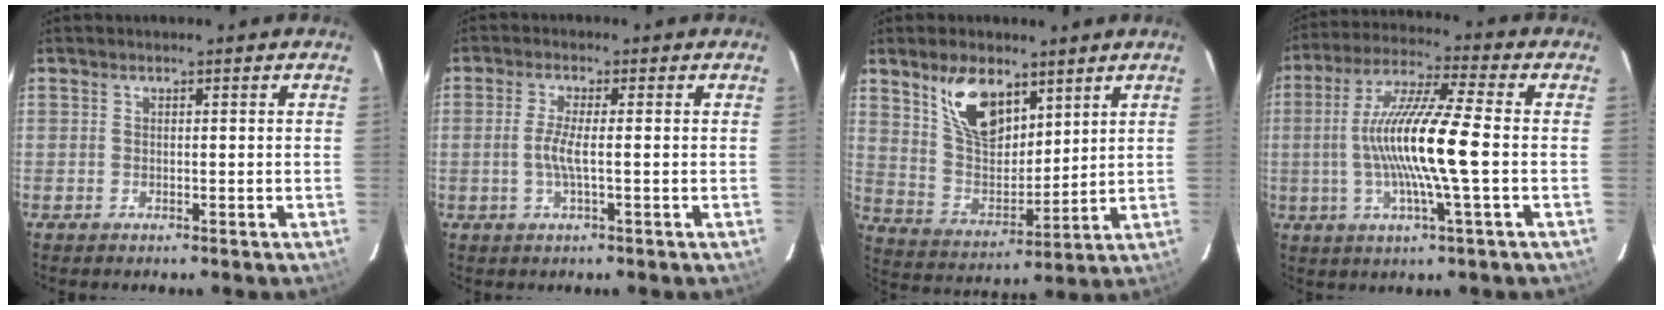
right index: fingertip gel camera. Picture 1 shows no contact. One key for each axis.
{"total": 3.8, "fx": -0.7, "fy": 0.1, "fz": 3.7, "tx": -0.073, "ty": -0.003, "tz": -0.015}
{"total": 12.8, "fx": 7.7, "fy": 6.6, "fz": 7.7, "tx": -0.142, "ty": 0.007, "tz": 0.156}
{"total": 14.7, "fx": -1.4, "fy": 0.2, "fz": 14.7, "tx": -0.277, "ty": 0.001, "tz": -0.030}